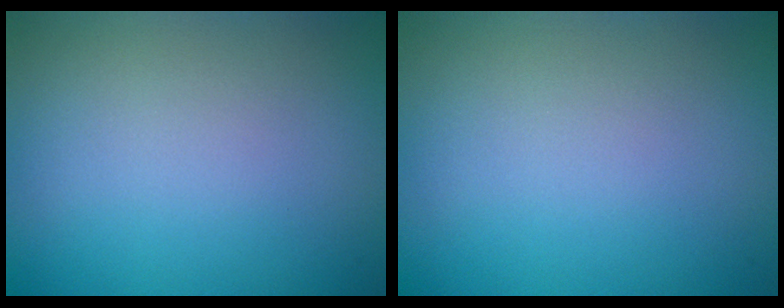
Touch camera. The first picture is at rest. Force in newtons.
{"total": 0.0}